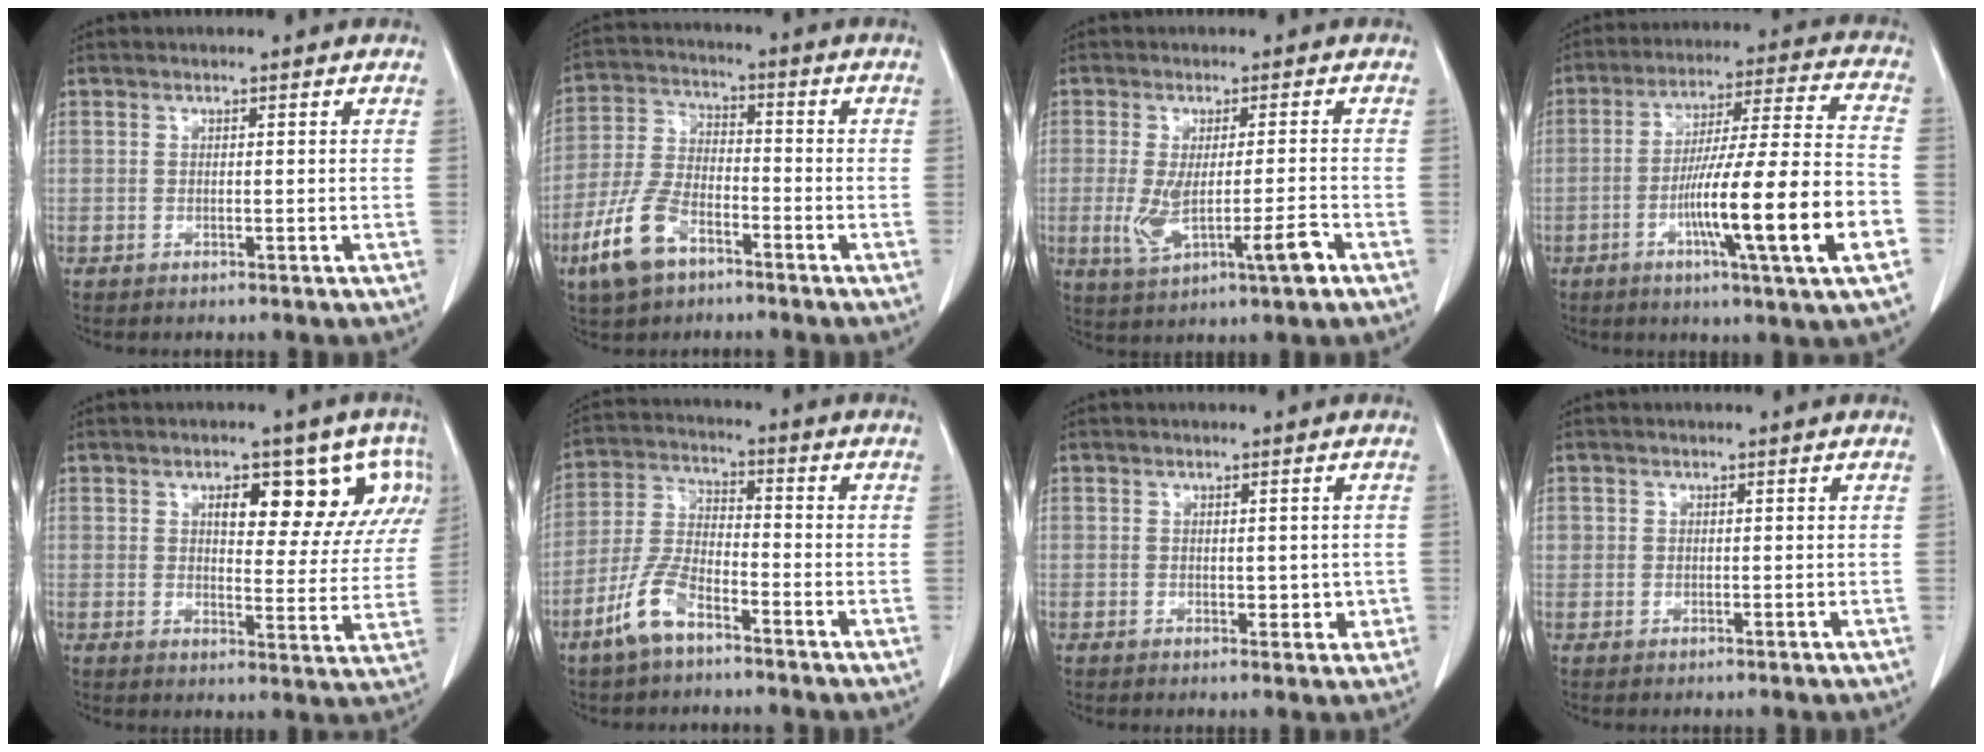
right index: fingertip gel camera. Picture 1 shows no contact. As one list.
[{"total": 10.1, "force": [-5.8, 5.0, 6.6], "torque": [-0.162, 0.000, -0.113]}, {"total": 8.1, "force": [-2.5, 1.2, 7.7], "torque": [-0.137, -0.006, -0.033]}, {"total": 18.3, "force": [-5.9, -0.1, 17.3], "torque": [-0.273, -0.002, -0.093]}, {"total": 11.6, "force": [5.4, 5.1, 8.9], "torque": [-0.086, 0.011, 0.068]}, {"total": 7.9, "force": [-5.1, 2.8, 5.4], "torque": [-0.130, -0.002, -0.106]}, {"total": 2.7, "force": [-0.1, 1.7, 2.1], "torque": [-0.019, 0.003, 0.007]}, {"total": 0.9, "force": [0.3, 0.9, 0.1], "torque": [0.008, 0.007, 0.005]}]